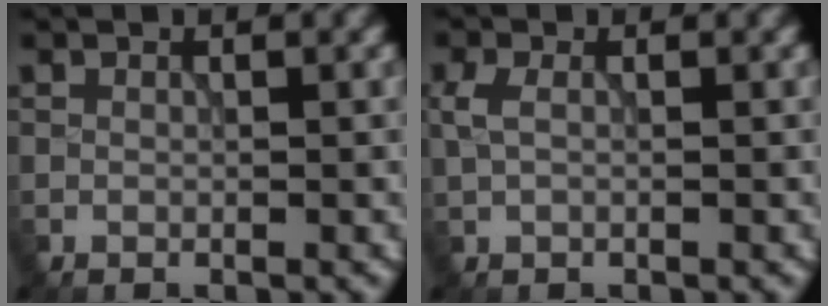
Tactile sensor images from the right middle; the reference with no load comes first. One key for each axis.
{"total": 2.1, "fx": 0.1, "fy": 1.3, "fz": 1.7, "tx": -0.041, "ty": 0.002, "tz": 0.004}